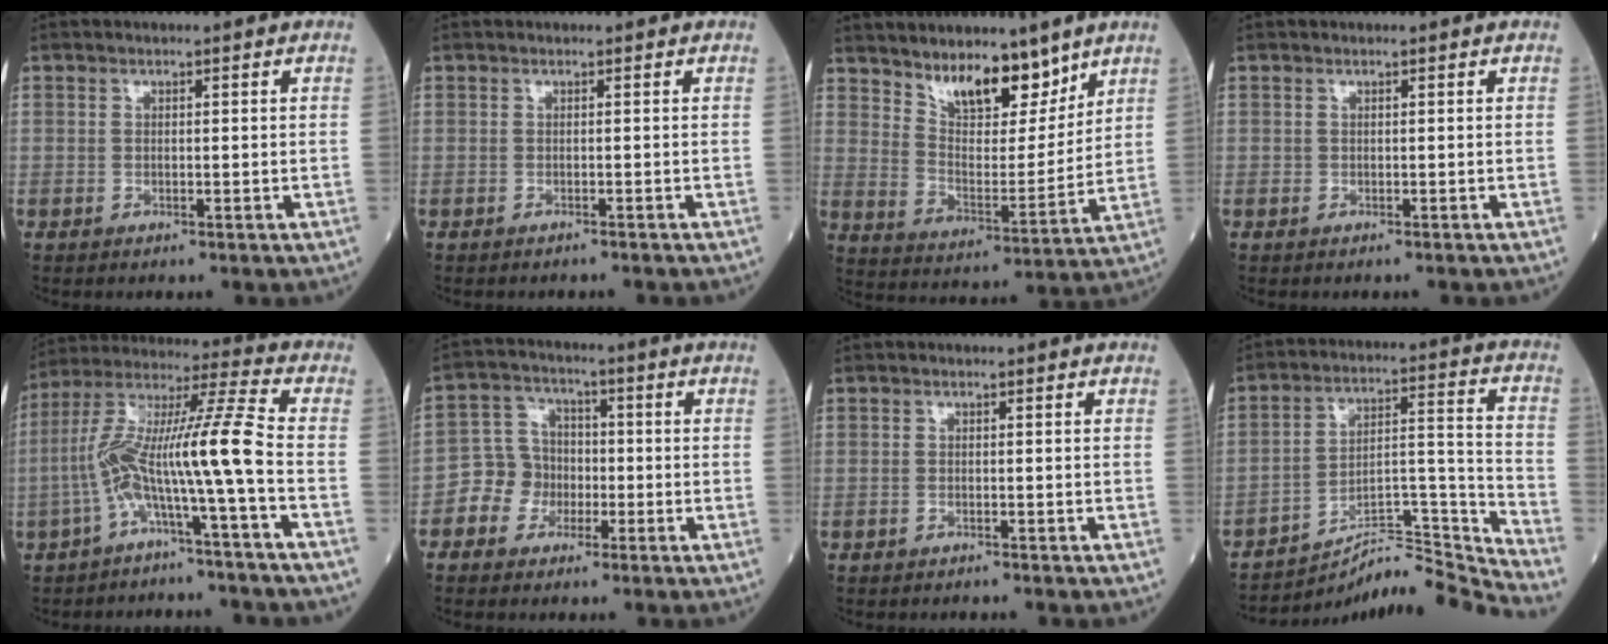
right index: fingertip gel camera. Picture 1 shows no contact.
{"total": 1.4, "force": [-1.2, 0.0, 0.6], "torque": [-0.011, 0.000, -0.014]}
{"total": 10.4, "force": [8.0, 3.5, 5.6], "torque": [-0.094, -0.006, 0.150]}
{"total": 0.0}
{"total": 12.0, "force": [-3.8, -0.9, 11.4], "torque": [-0.220, 0.034, -0.077]}
{"total": 6.0, "force": [-2.6, 5.2, 1.4], "torque": [-0.029, 0.023, -0.052]}
{"total": 1.5, "force": [-1.4, 0.0, 0.5], "torque": [-0.008, 0.000, -0.018]}
{"total": 15.3, "force": [-15.0, -2.3, 2.0], "torque": [-0.012, 0.053, -0.244]}